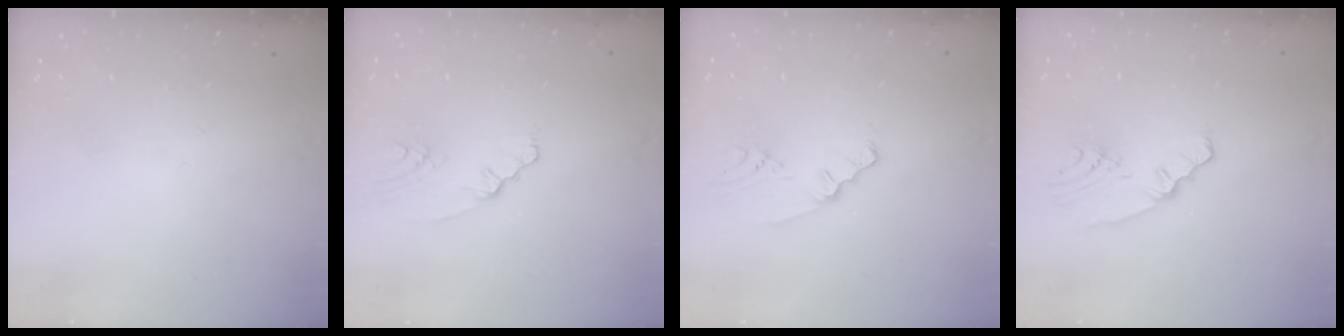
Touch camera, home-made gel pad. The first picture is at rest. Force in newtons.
{"total": 2.4, "press": 2.1, "slide": 1.2}
{"total": 2.0, "press": 1.4, "slide": 1.4}
{"total": 5.8, "press": 4.2, "slide": 4.1}